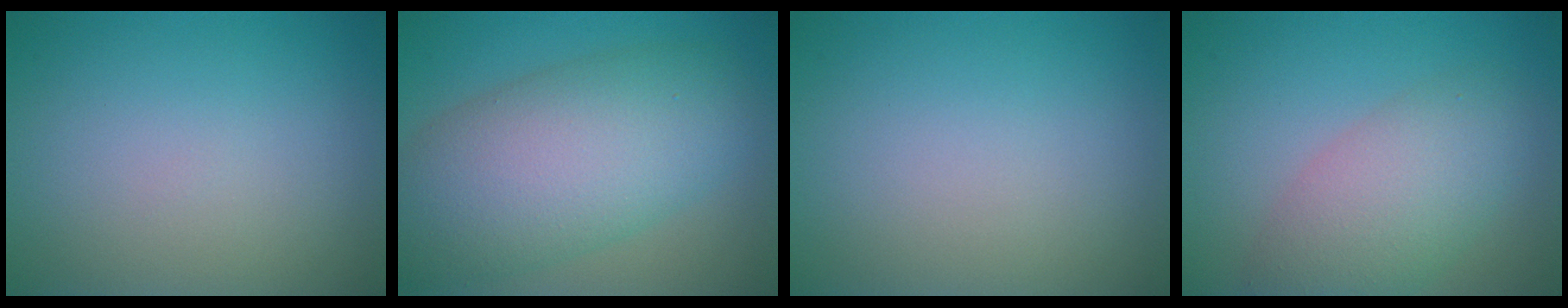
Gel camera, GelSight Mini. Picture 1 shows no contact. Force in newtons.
{"total": 10.2, "press": 10.2, "slide": 0.4}
{"total": 0.0}
{"total": 5.5, "press": 5.5, "slide": 0.2}